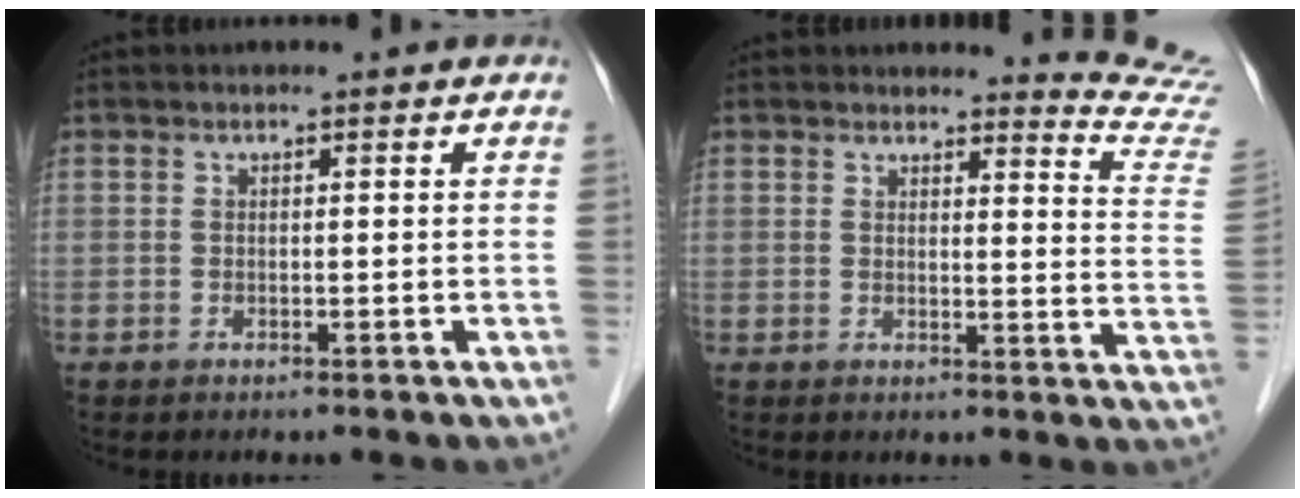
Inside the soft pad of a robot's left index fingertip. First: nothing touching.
{"total": 10.1, "force": [10.0, -1.2, -0.4], "torque": [0.009, -0.131, 0.083]}